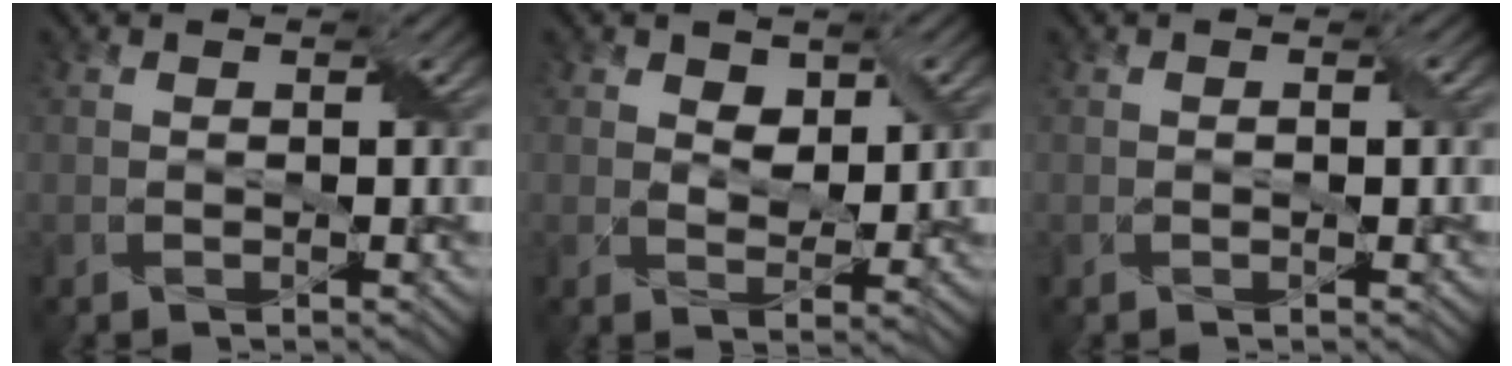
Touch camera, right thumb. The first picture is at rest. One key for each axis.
{"total": 3.9, "fx": 1.8, "fy": 2.4, "fz": 2.5, "tx": -0.055, "ty": -0.003, "tz": 0.029}
{"total": 1.0, "fx": 0.0, "fy": 0.4, "fz": 0.9, "tx": -0.013, "ty": -0.001, "tz": 0.001}